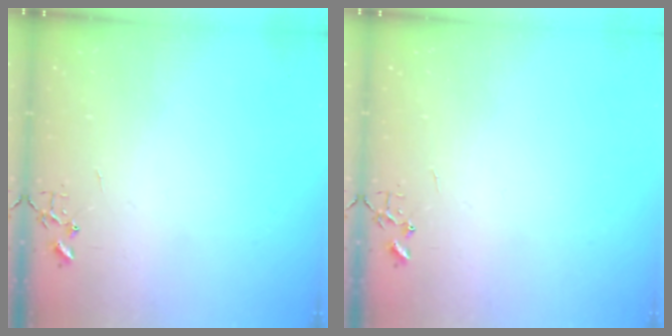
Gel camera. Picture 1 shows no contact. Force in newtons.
{"total": 0.0}